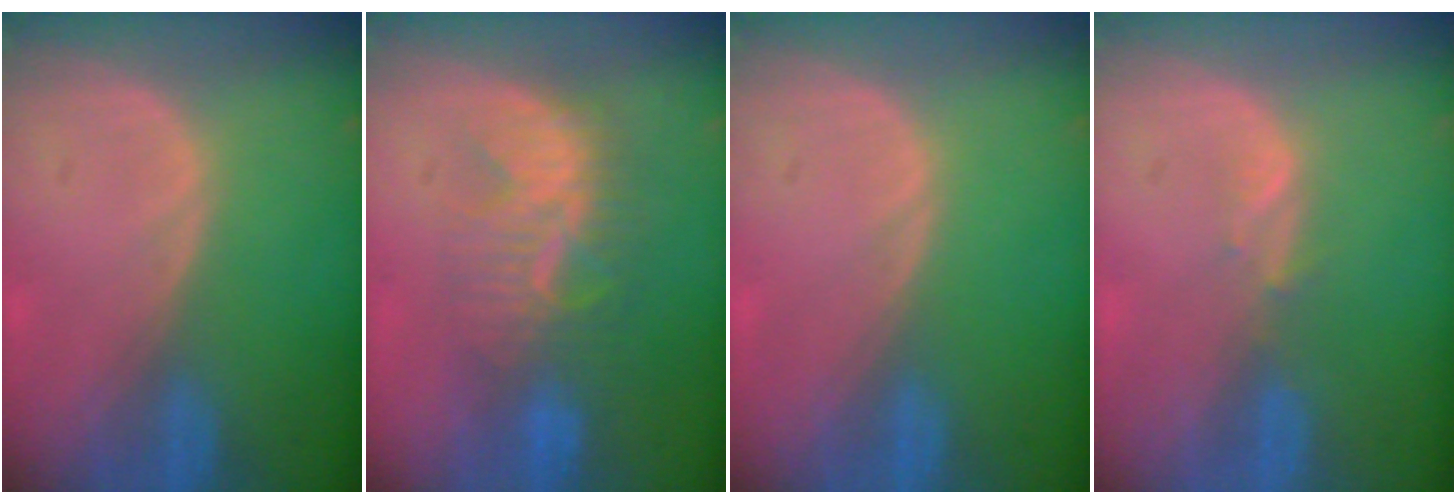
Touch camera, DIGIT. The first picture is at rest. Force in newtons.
{"total": 8.0, "press": 7.8, "slide": 2.0}
{"total": 0.0}
{"total": 1.4, "press": 1.2, "slide": 0.6}